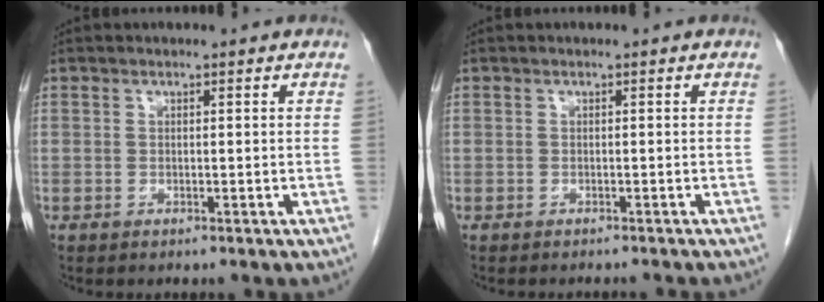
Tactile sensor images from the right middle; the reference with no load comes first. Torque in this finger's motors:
{"motor_torque": [0.05, -0.05, -0.01, 0.00]}